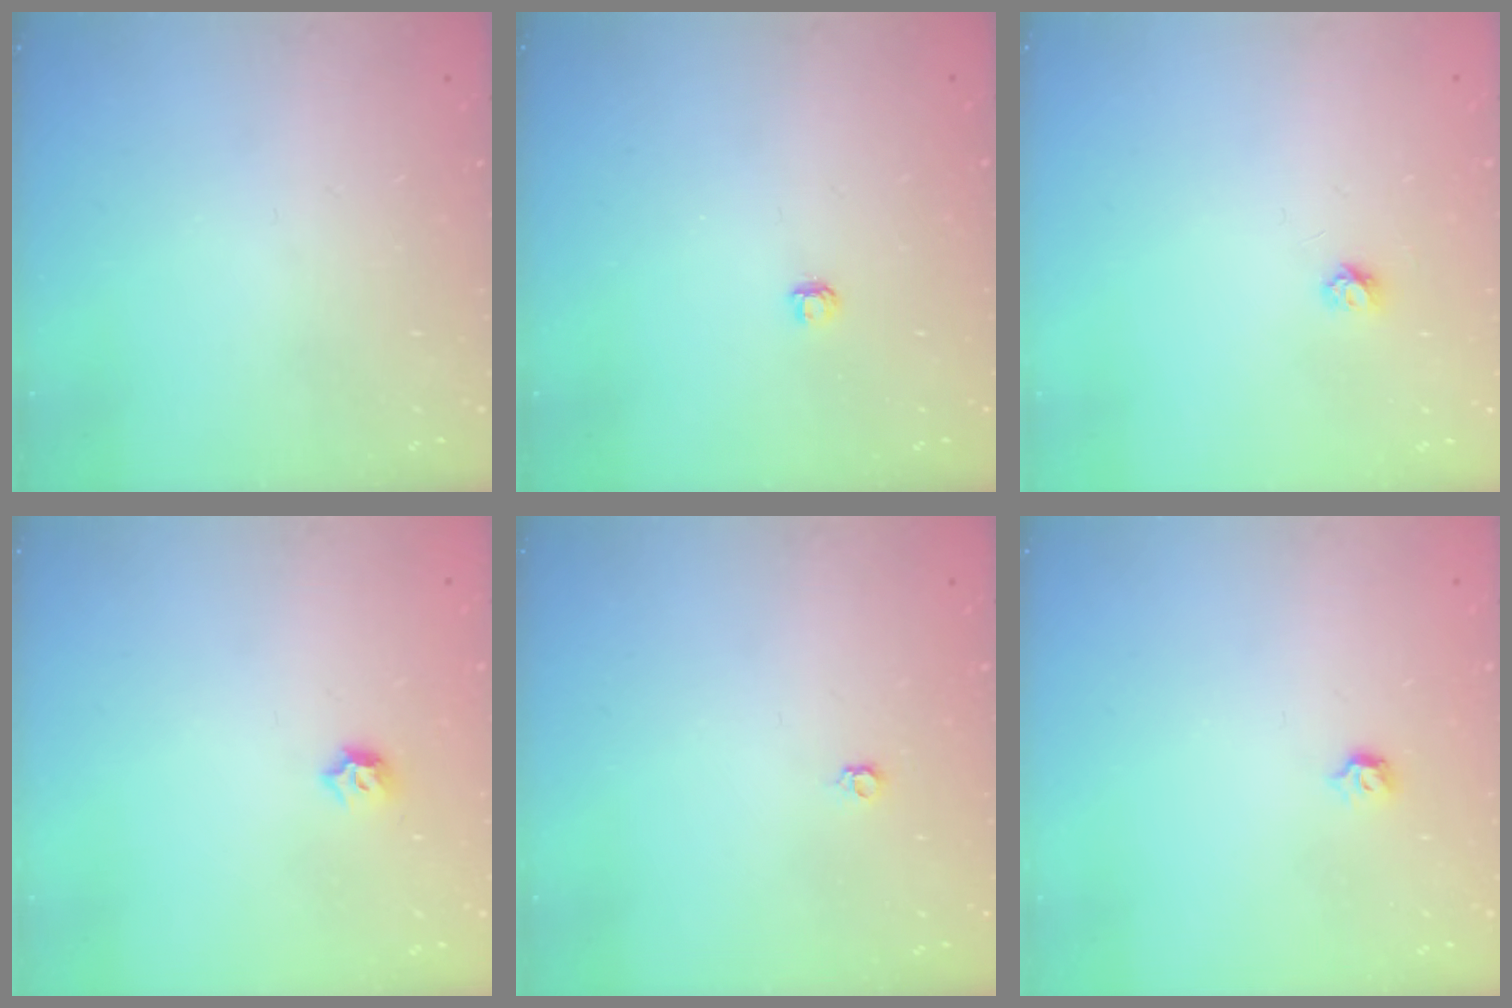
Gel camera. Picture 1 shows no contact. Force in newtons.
{"total": 2.8, "press": 2.8, "slide": 0.3}
{"total": 3.4, "press": 3.4, "slide": 0.4}
{"total": 3.8, "press": 3.8, "slide": 0.8}
{"total": 3.1, "press": 3.0, "slide": 0.6}
{"total": 3.2, "press": 3.1, "slide": 0.7}